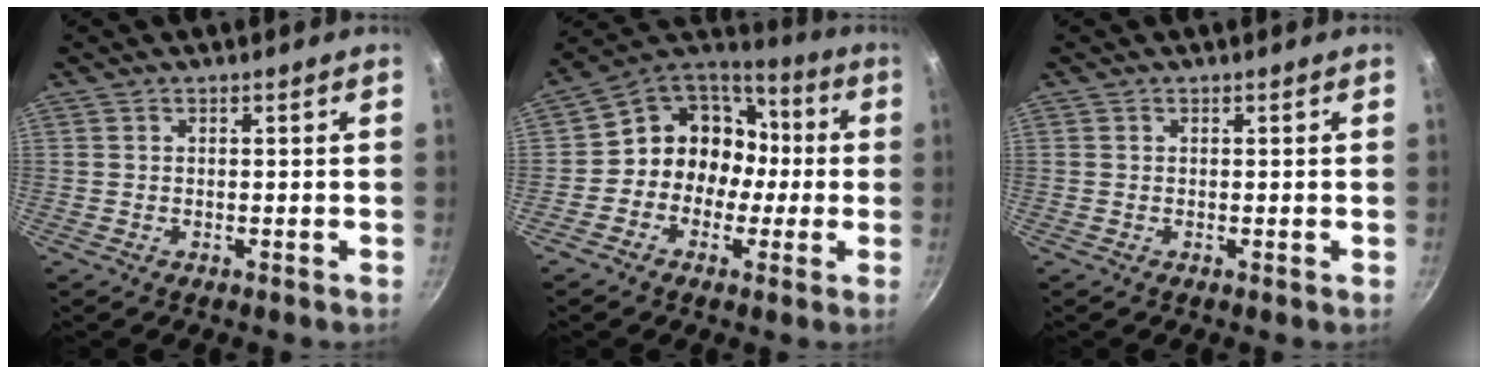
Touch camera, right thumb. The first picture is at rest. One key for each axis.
{"total": 13.9, "fx": -0.9, "fy": 12.1, "fz": 6.7, "tx": -0.051, "ty": 0.053, "tz": -0.031}
{"total": 0.0}